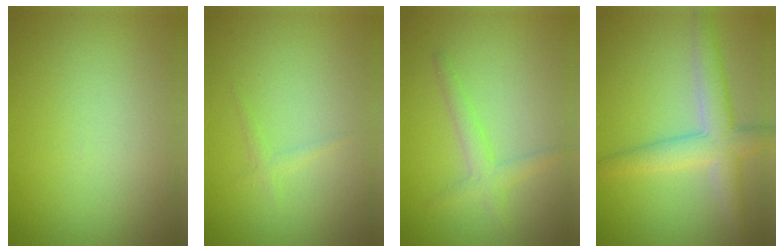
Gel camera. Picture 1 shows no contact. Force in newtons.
{"total": 0.8, "press": 0.8, "slide": 0.1}
{"total": 2.0, "press": 2.0, "slide": 0.1}
{"total": 4.7, "press": 4.7, "slide": 0.3}